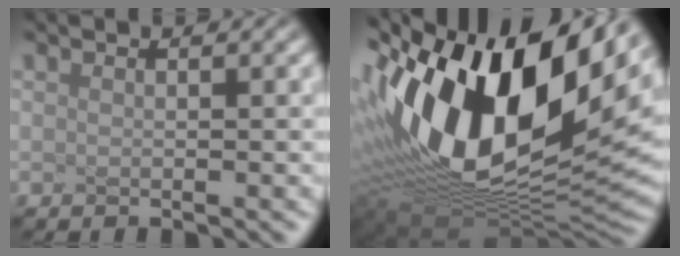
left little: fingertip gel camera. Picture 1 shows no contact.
{"total": 16.8, "force": [2.4, 10.0, 13.3], "torque": [-0.316, -0.016, 0.089]}